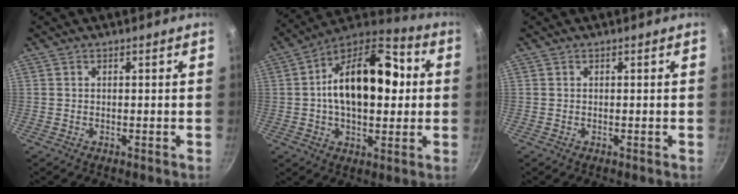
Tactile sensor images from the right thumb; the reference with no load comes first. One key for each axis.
{"total": 21.5, "fx": 2.0, "fy": 12.5, "fz": 17.4, "tx": -0.249, "ty": 0.031, "tz": 0.011}
{"total": 0.0}